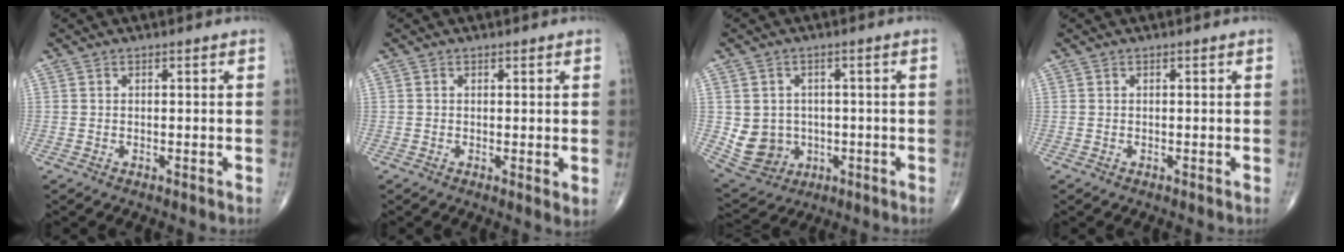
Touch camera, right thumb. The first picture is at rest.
{"total": 1.7, "force": [0.2, 0.5, 1.6], "torque": [-0.028, -0.009, 0.002]}
{"total": 8.2, "force": [-0.7, 7.6, 3.1], "torque": [-0.031, 0.007, 0.007]}
{"total": 0.0}